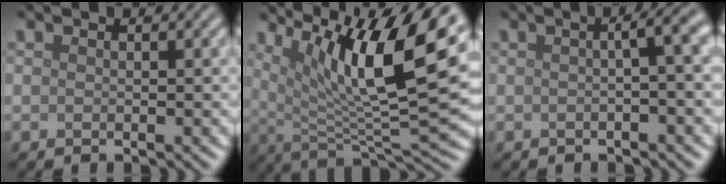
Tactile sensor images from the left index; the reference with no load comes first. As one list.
[{"total": 13.3, "force": [6.0, 3.4, 11.4], "torque": [-0.183, 0.000, 0.110]}, {"total": 3.9, "force": [0.2, 1.1, 3.7], "torque": [-0.037, 0.018, -0.002]}]